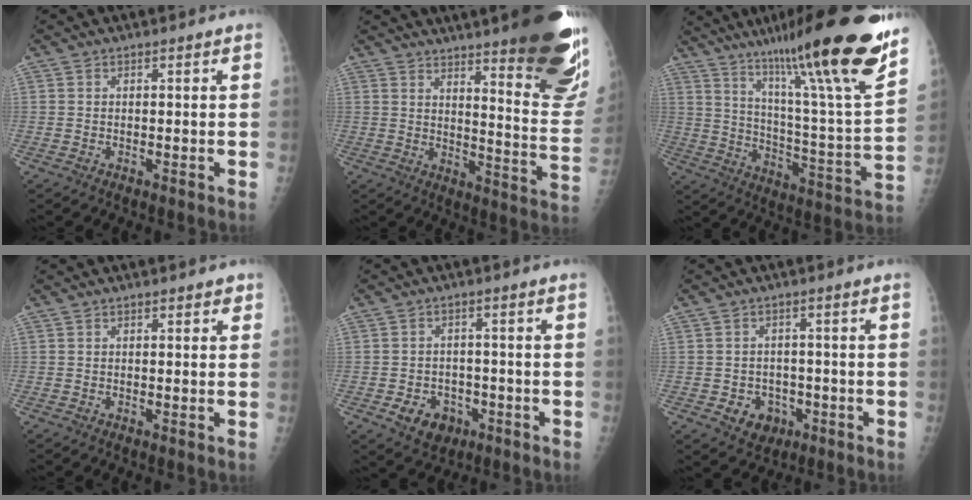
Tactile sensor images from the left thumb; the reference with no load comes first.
{"total": 26.5, "force": [18.9, 4.5, 18.1], "torque": [-0.191, -0.126, 0.238]}
{"total": 27.9, "force": [19.2, 1.9, 20.2], "torque": [-0.300, -0.084, 0.300]}
{"total": 1.5, "force": [0.9, 0.8, 1.0], "torque": [-0.003, -0.001, 0.008]}
{"total": 6.7, "force": [-2.8, 5.2, 3.0], "torque": [-0.029, 0.019, -0.033]}
{"total": 5.7, "force": [-2.1, 4.8, 2.4], "torque": [-0.011, 0.014, -0.021]}